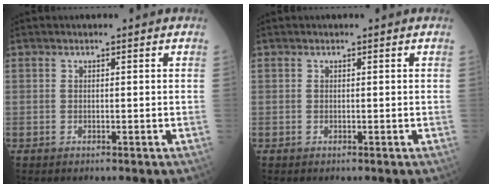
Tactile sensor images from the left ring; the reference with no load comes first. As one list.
[{"total": 0.0}]